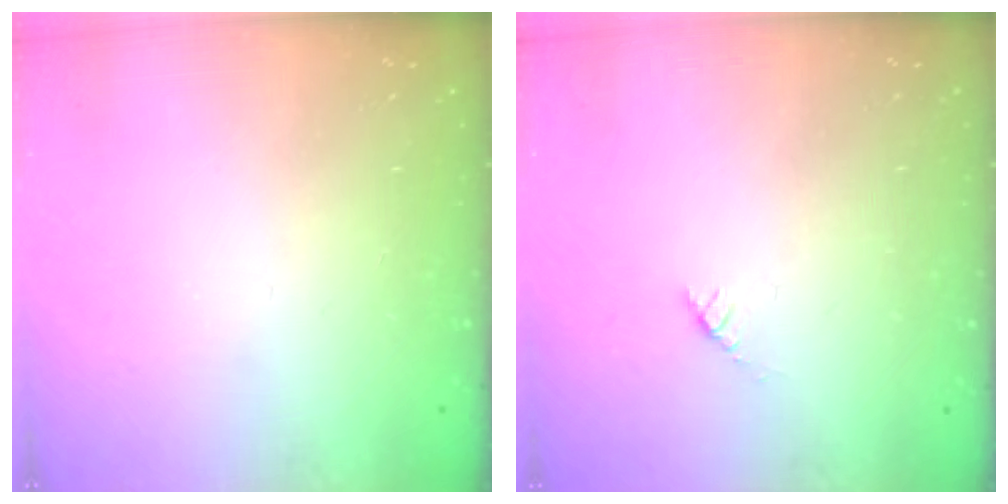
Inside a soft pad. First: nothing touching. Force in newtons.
{"total": 2.7, "press": 2.6, "slide": 0.4}